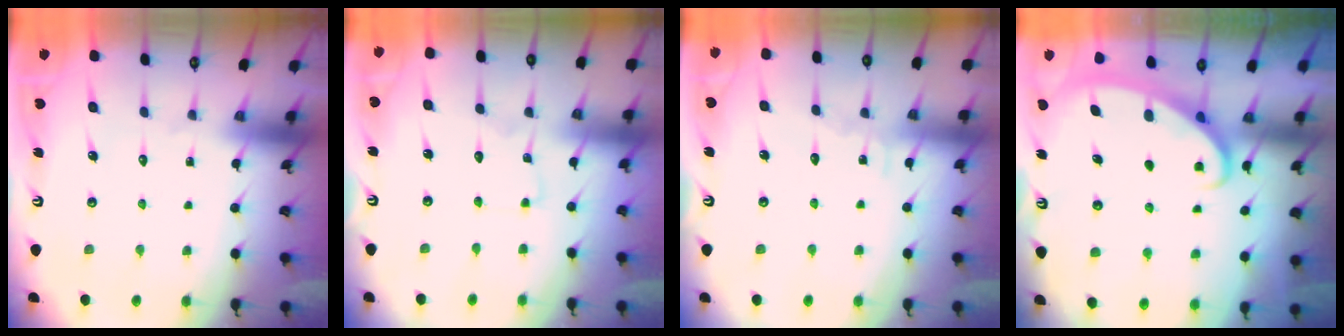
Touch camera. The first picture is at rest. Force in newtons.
{"total": 2.4, "press": 2.4, "slide": 0.2}
{"total": 5.5, "press": 5.5, "slide": 0.5}
{"total": 2.7, "press": 2.7, "slide": 0.4}